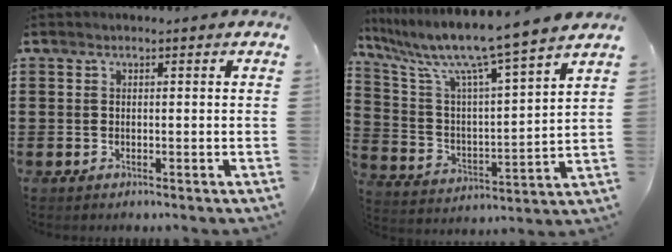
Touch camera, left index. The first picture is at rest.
{"total": 9.5, "force": [7.9, -0.7, 5.1], "torque": [-0.133, -0.064, 0.124]}